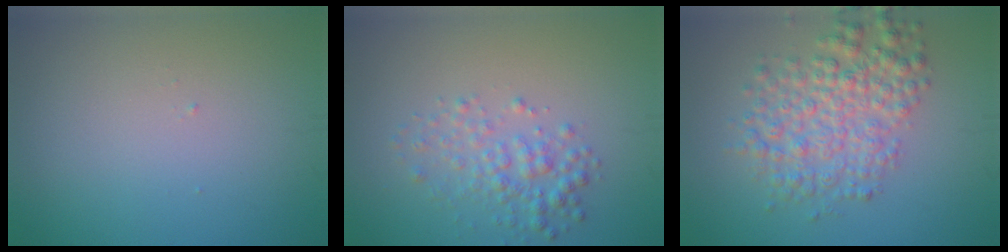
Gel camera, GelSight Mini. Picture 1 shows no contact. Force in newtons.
{"total": 2.8, "press": 2.8, "slide": 0.0}
{"total": 5.2, "press": 5.2, "slide": 0.1}